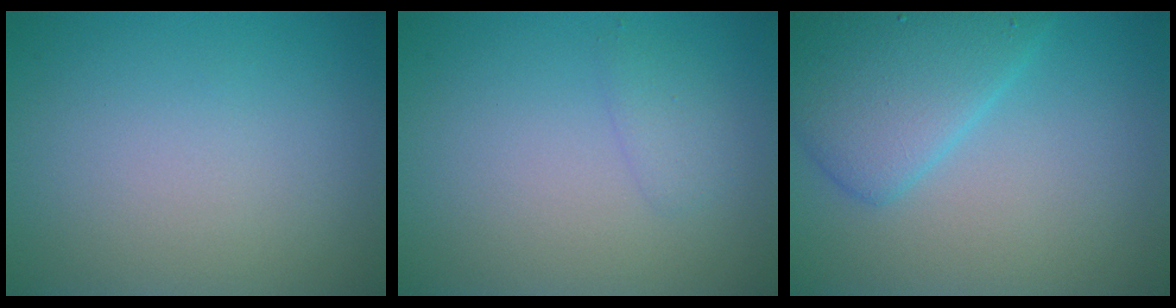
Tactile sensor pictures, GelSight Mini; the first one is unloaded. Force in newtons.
{"total": 1.2, "press": 1.2, "slide": 0.1}
{"total": 5.1, "press": 5.1, "slide": 0.2}